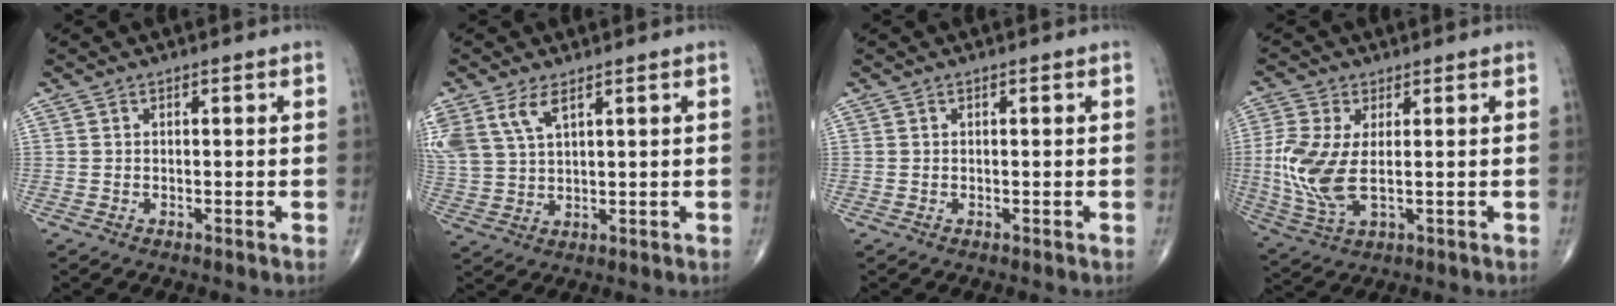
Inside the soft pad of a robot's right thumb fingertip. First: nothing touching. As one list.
[{"total": 8.5, "force": [4.5, 4.1, 5.9], "torque": [-0.140, -0.003, 0.100]}, {"total": 0.0}, {"total": 10.7, "force": [0.0, 5.1, 9.4], "torque": [-0.230, -0.009, 0.006]}]